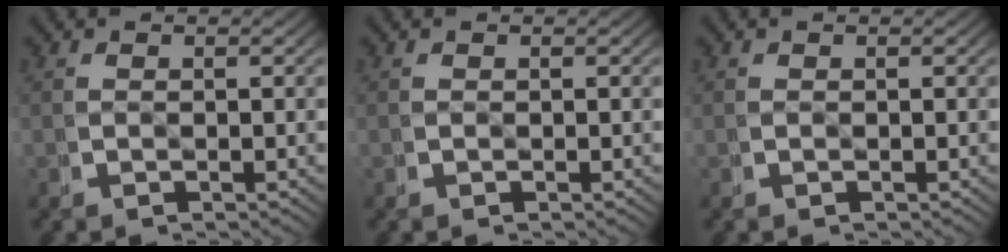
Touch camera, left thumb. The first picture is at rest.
{"total": 0.0}
{"total": 0.0}